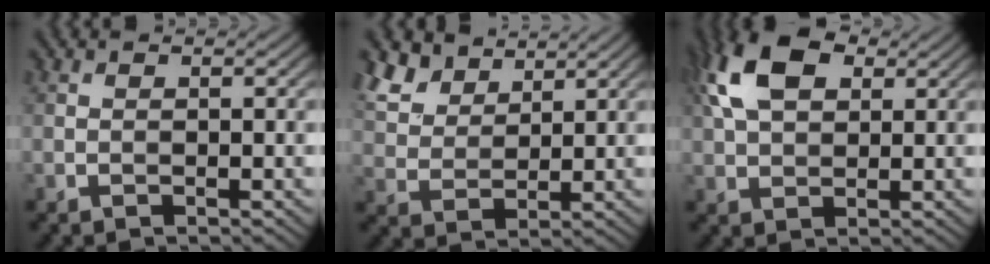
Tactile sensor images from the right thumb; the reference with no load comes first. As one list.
[{"total": 7.1, "force": [5.1, 3.7, 3.2], "torque": [-0.088, 0.011, 0.103]}, {"total": 10.1, "force": [3.7, 5.9, 7.2], "torque": [-0.178, 0.027, 0.069]}]